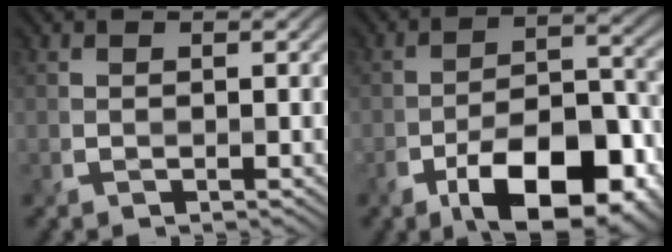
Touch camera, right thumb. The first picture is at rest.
{"total": 13.1, "force": [-6.9, 5.7, 9.5], "torque": [-0.155, -0.010, -0.117]}